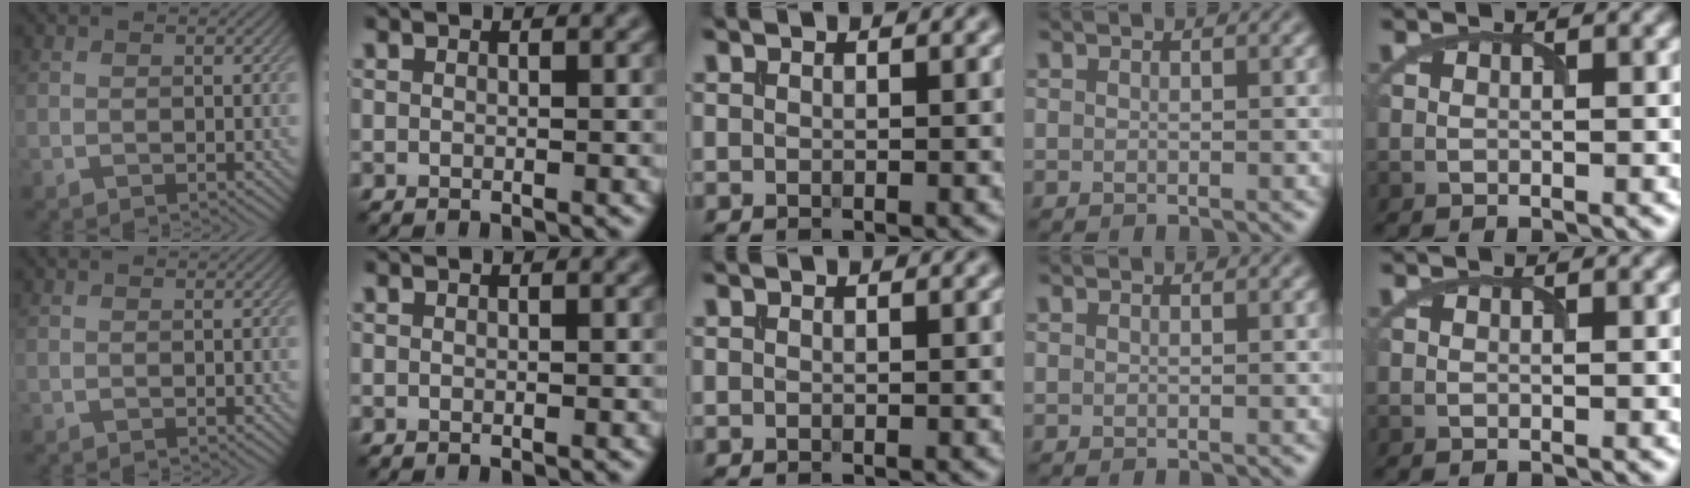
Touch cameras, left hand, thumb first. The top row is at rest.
{}